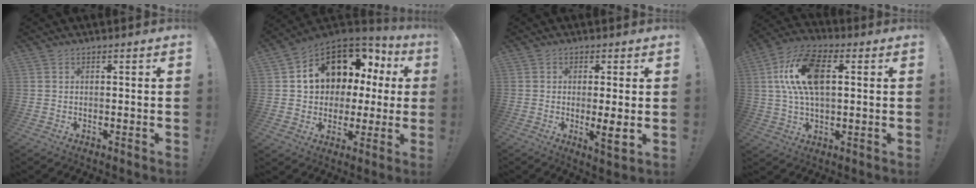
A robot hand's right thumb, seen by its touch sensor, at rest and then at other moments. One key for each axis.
{"total": 13.4, "fx": 5.8, "fy": 10.2, "fz": 6.5, "tx": -0.101, "ty": -0.038, "tz": 0.121}
{"total": 5.7, "fx": -0.6, "fy": 0.7, "fz": 5.6, "tx": -0.067, "ty": -0.017, "tz": -0.009}
{"total": 16.0, "fx": 3.0, "fy": 8.7, "fz": 13.1, "tx": -0.245, "ty": 0.007, "tz": 0.056}